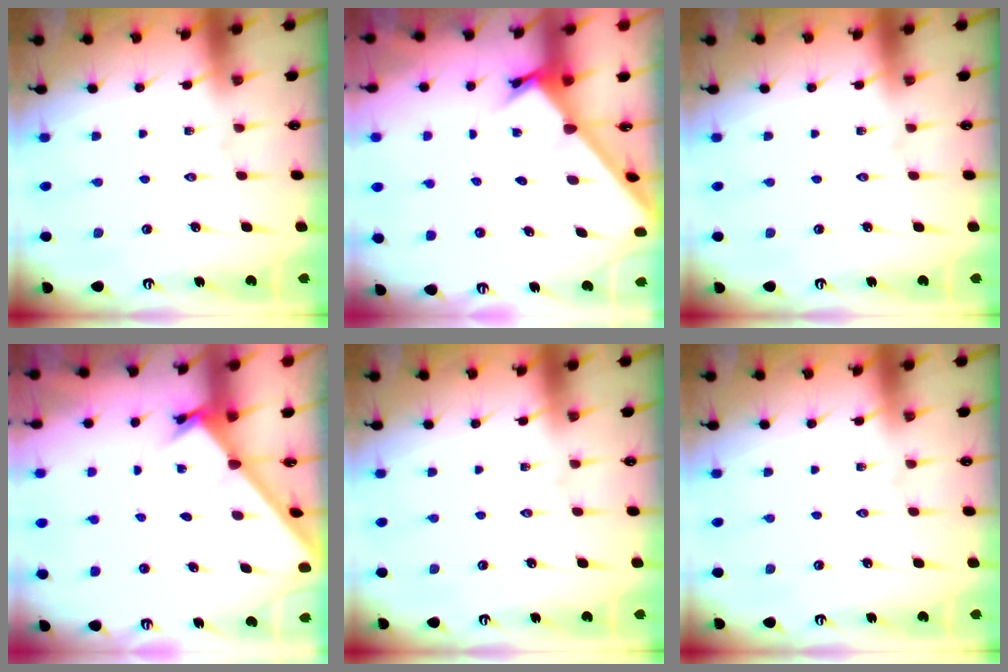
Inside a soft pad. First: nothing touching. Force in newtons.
{"total": 2.0, "press": 2.0, "slide": 0.2}
{"total": 0.0}
{"total": 1.7, "press": 1.7, "slide": 0.1}
{"total": 0.0}
{"total": 0.0}